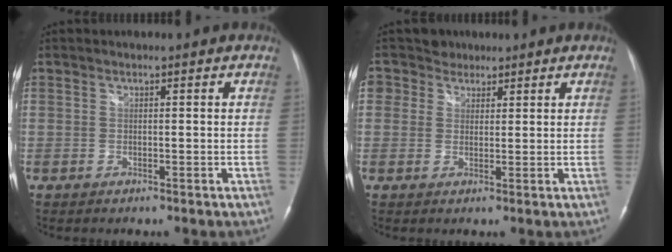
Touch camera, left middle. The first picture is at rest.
{"total": 3.6, "force": [2.3, 2.8, -0.2], "torque": [0.004, 0.021, 0.036]}